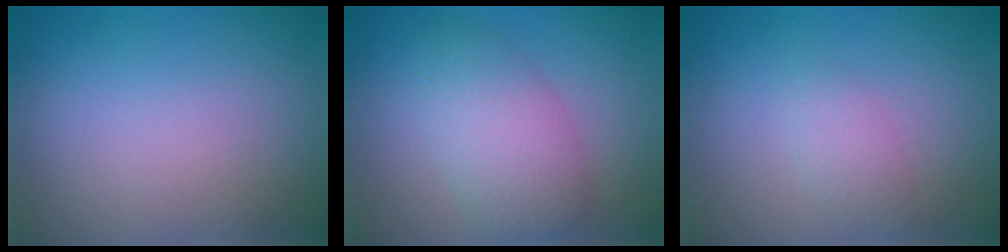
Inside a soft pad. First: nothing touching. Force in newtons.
{"total": 4.6, "press": 4.6, "slide": 0.3}
{"total": 1.6, "press": 1.6, "slide": 0.1}